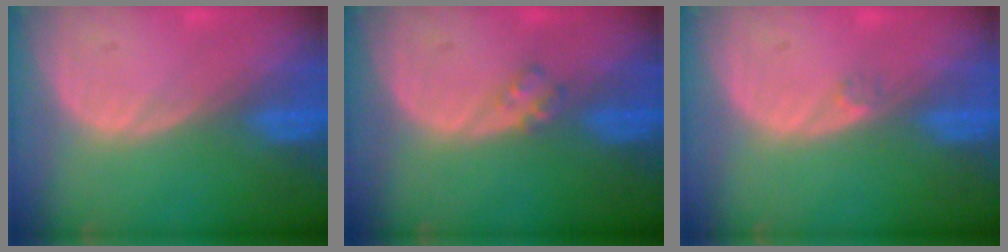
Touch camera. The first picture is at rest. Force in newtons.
{"total": 1.7, "press": 1.7, "slide": 0.3}
{"total": 0.8, "press": 0.7, "slide": 0.4}